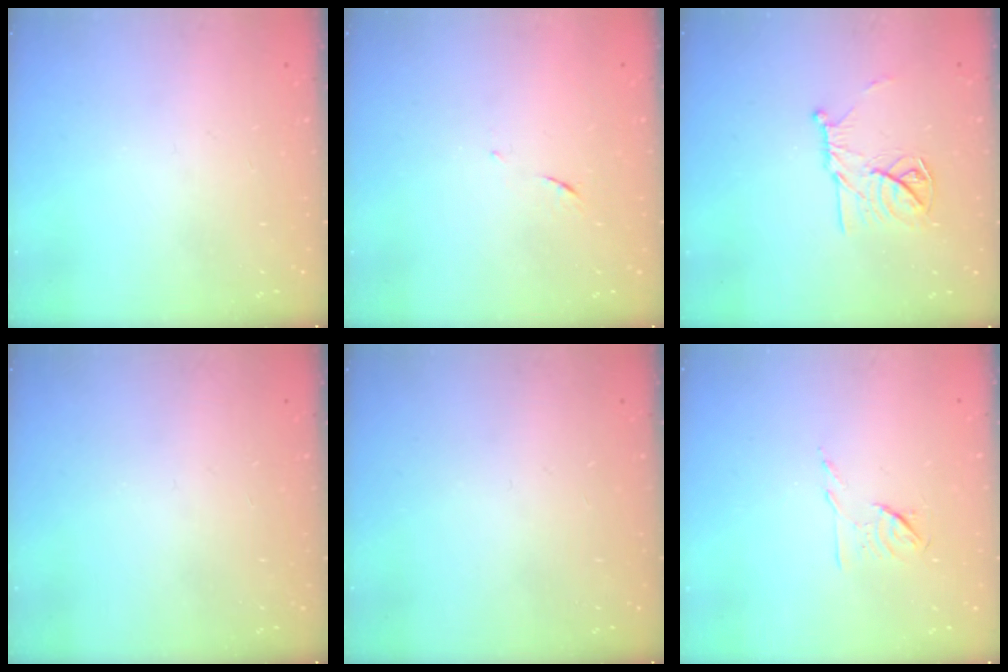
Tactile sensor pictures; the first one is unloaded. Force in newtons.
{"total": 5.1, "press": 5.1, "slide": 0.4}
{"total": 12.4, "press": 12.4, "slide": 0.2}
{"total": 0.0}
{"total": 0.0}
{"total": 6.4, "press": 6.3, "slide": 1.2}